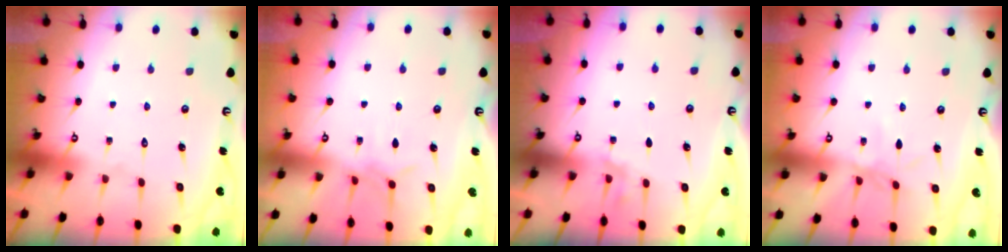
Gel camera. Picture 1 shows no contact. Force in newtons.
{"total": 3.5, "press": 3.5, "slide": 0.7}
{"total": 2.5, "press": 1.7, "slide": 1.8}
{"total": 3.0, "press": 2.9, "slide": 0.3}